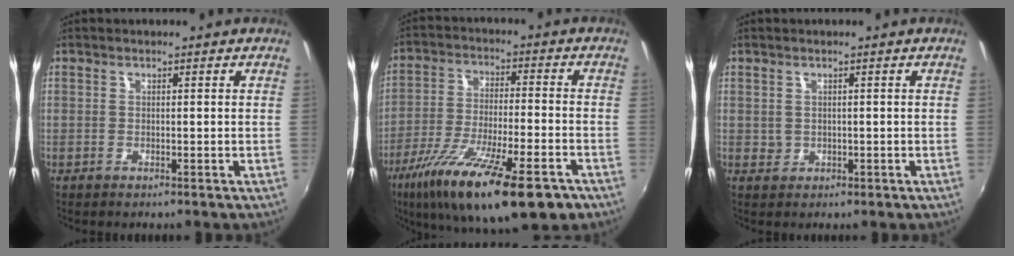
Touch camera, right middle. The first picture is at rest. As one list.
[{"total": 21.5, "force": [-13.3, 5.2, 16.1], "torque": [-0.293, -0.061, -0.219]}, {"total": 1.4, "force": [0.2, 1.3, 0.3], "torque": [0.001, 0.002, 0.004]}]